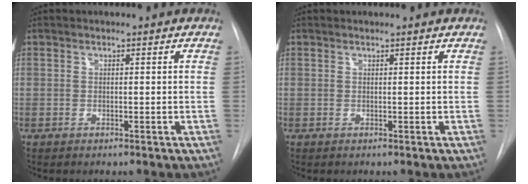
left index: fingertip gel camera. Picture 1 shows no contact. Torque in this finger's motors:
{"motor_torque": [0.07, 0.32, -0.06, -0.01]}